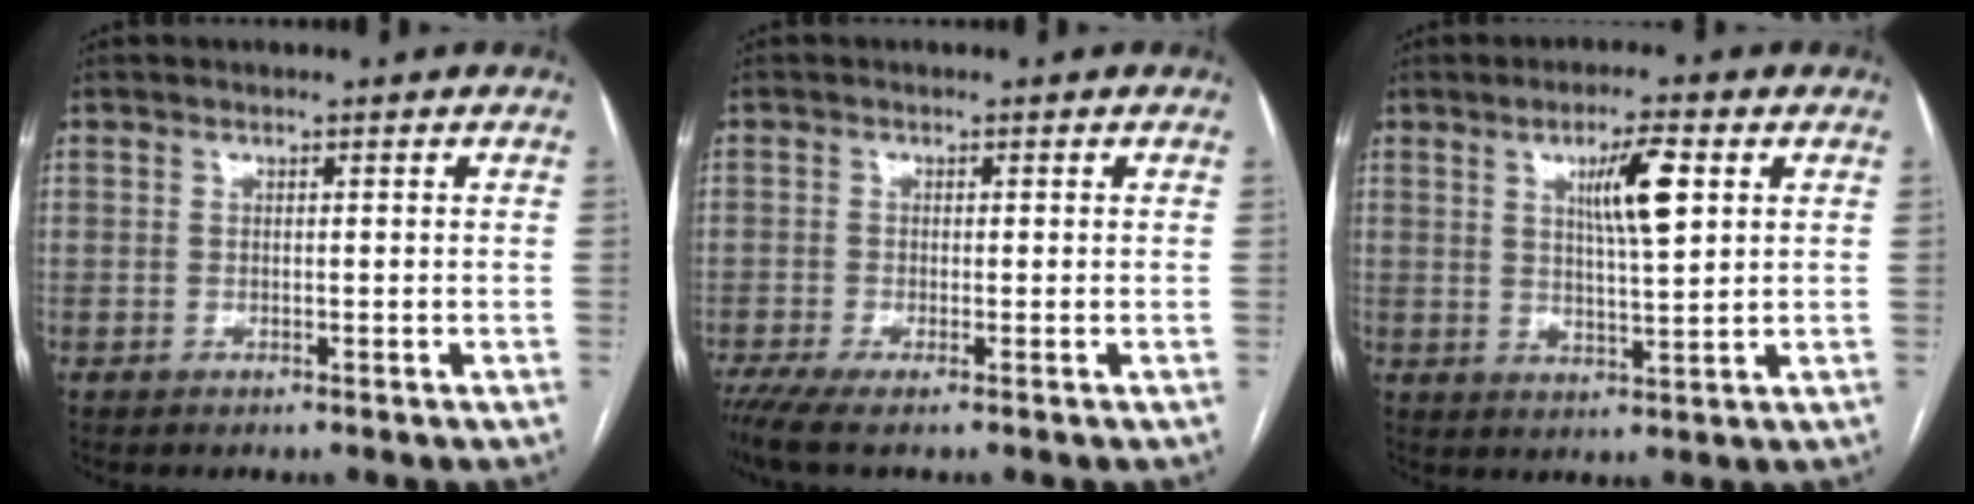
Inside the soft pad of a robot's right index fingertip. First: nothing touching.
{"total": 4.1, "force": [-2.7, 0.3, 3.0], "torque": [-0.060, -0.011, -0.055]}
{"total": 7.4, "force": [2.7, 0.8, 6.9], "torque": [-0.119, 0.002, 0.046]}